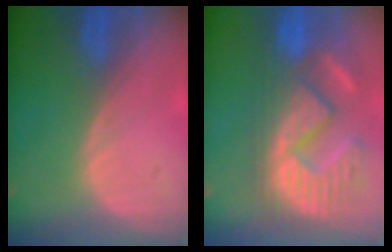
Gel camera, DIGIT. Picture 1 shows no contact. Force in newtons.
{"total": 12.7, "press": 11.9, "slide": 4.5}